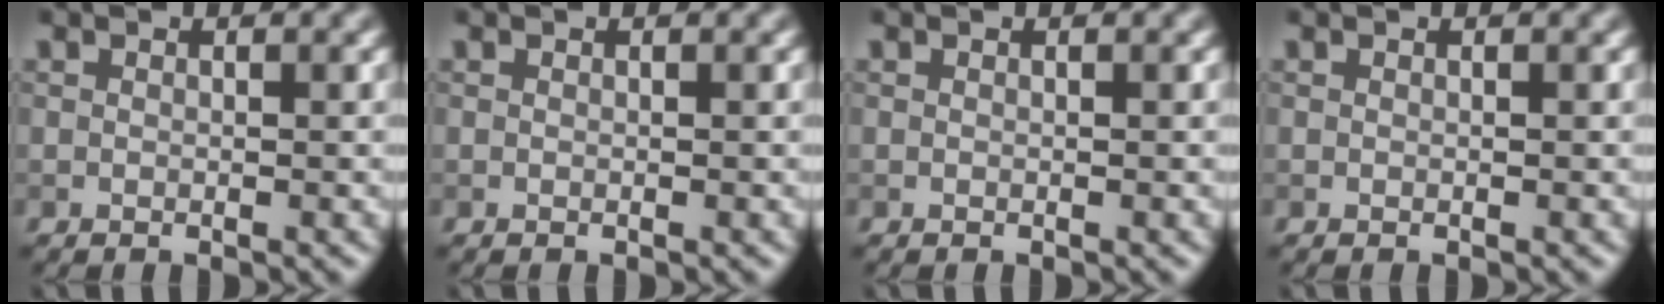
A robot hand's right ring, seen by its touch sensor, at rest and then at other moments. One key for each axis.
{"total": 0.0}
{"total": 0.0}
{"total": 0.0}